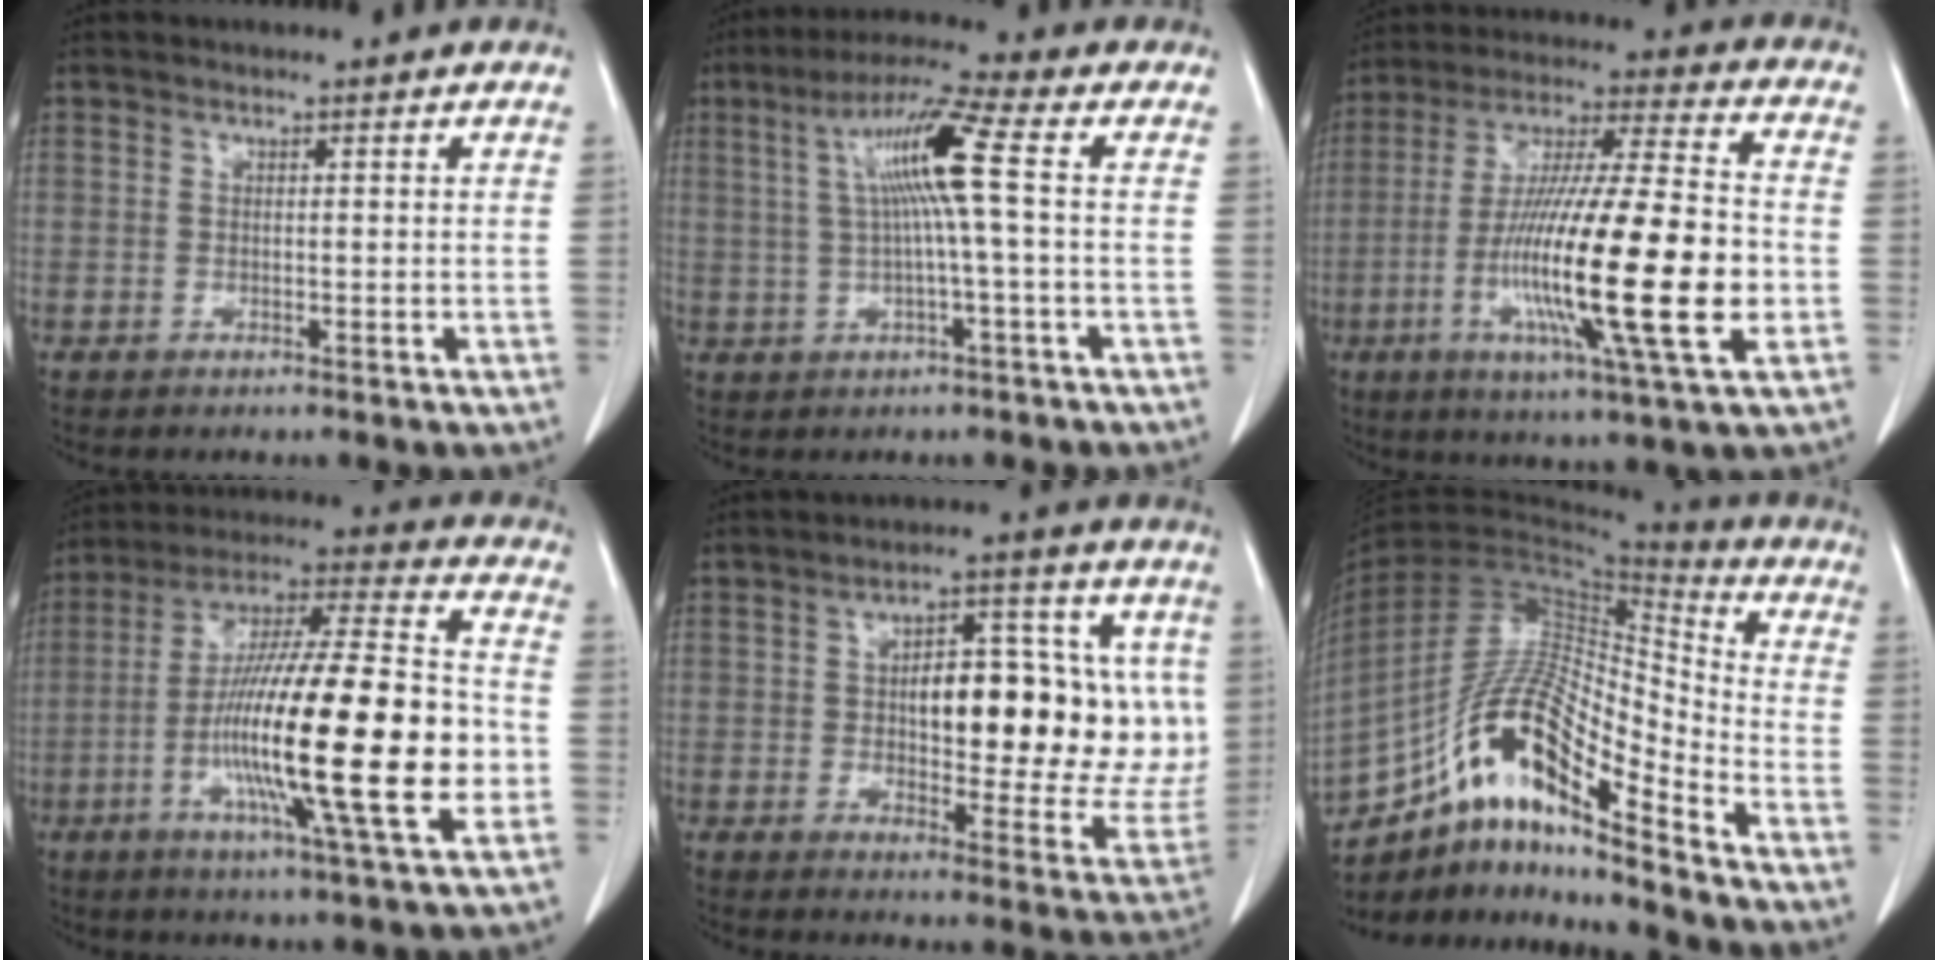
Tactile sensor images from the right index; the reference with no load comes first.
{"total": 9.0, "force": [1.4, -0.9, 8.8], "torque": [-0.167, 0.017, 0.028]}
{"total": 22.4, "force": [-5.1, 1.3, 21.8], "torque": [-0.393, -0.022, -0.088]}
{"total": 24.8, "force": [-5.2, 1.8, 24.2], "torque": [-0.410, -0.015, -0.094]}
{"total": 18.4, "force": [2.0, 7.9, 16.5], "torque": [-0.219, 0.017, 0.035]}
{"total": 16.5, "force": [-10.6, 2.9, 12.2], "torque": [-0.231, 0.024, -0.185]}